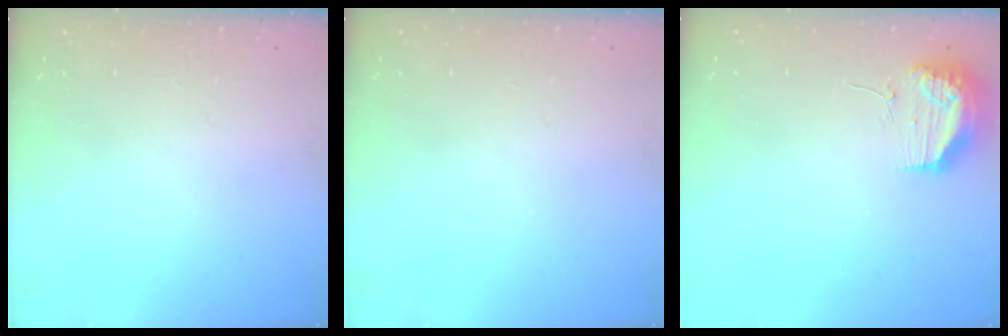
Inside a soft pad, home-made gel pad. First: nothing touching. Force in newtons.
{"total": 0.0}
{"total": 13.8, "press": 11.9, "slide": 6.9}